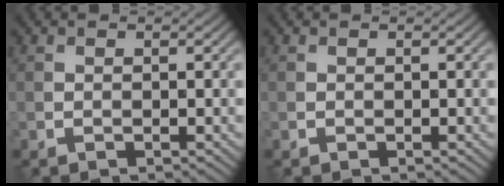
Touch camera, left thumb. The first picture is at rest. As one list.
[{"total": 0.0}]